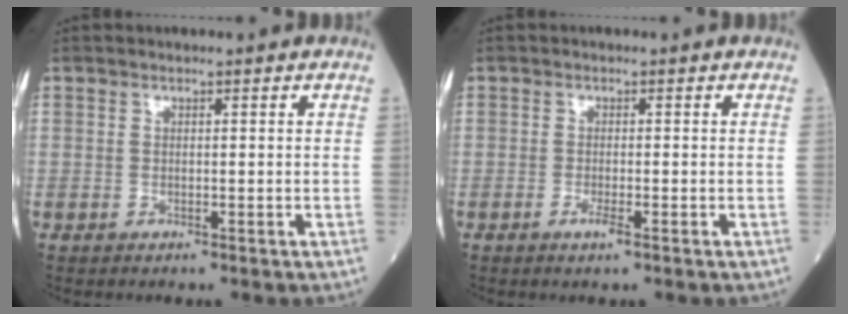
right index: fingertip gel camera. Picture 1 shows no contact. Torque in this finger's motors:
{"motor_torque": [0.37, -0.10, 0.17, 0.04]}